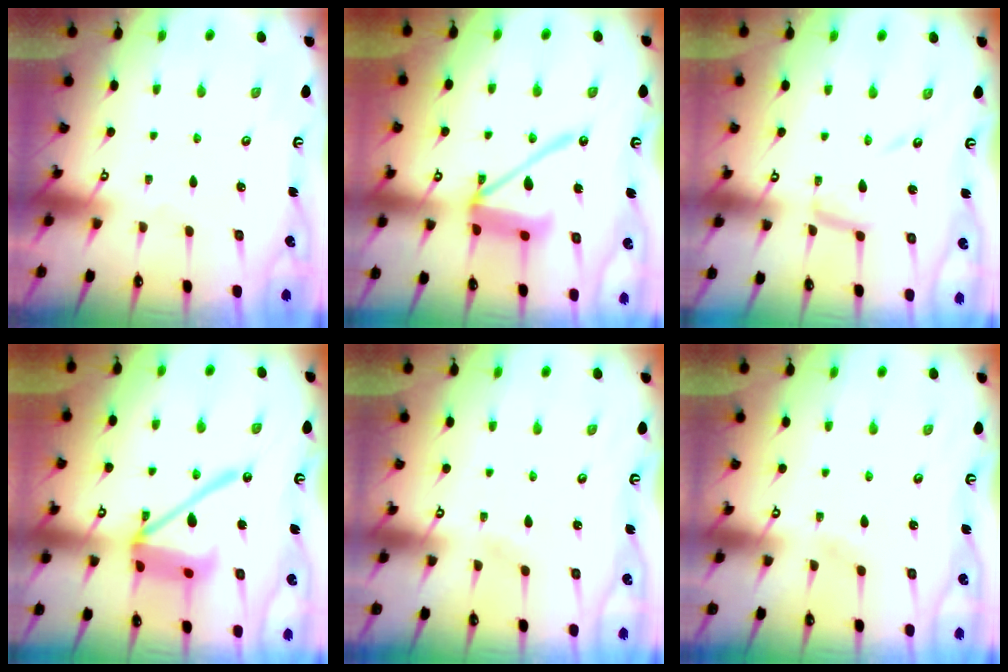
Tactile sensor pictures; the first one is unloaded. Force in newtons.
{"total": 14.5, "press": 14.4, "slide": 1.8}
{"total": 8.6, "press": 8.6, "slide": 0.6}
{"total": 16.9, "press": 16.8, "slide": 1.9}
{"total": 2.3, "press": 2.3, "slide": 0.3}
{"total": 2.3, "press": 2.3, "slide": 0.3}